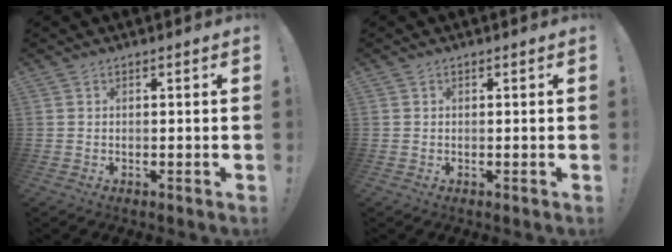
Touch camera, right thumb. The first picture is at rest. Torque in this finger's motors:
{"motor_torque": [-0.24, 0.03, -0.12, 0.18, 0.10]}